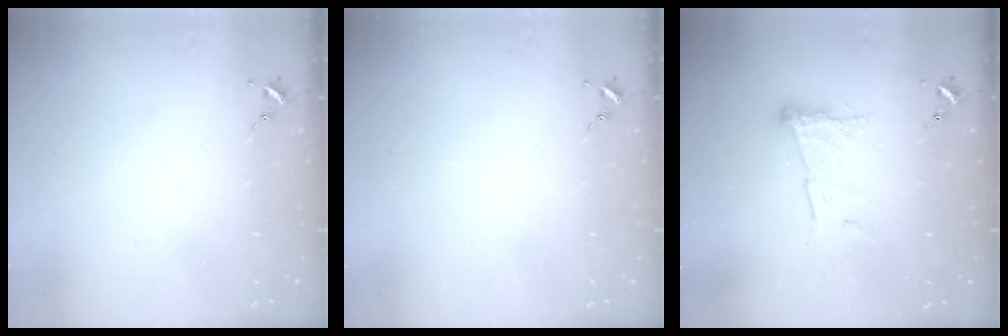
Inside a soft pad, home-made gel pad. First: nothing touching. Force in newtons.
{"total": 0.0}
{"total": 10.5, "press": 10.5, "slide": 0.9}